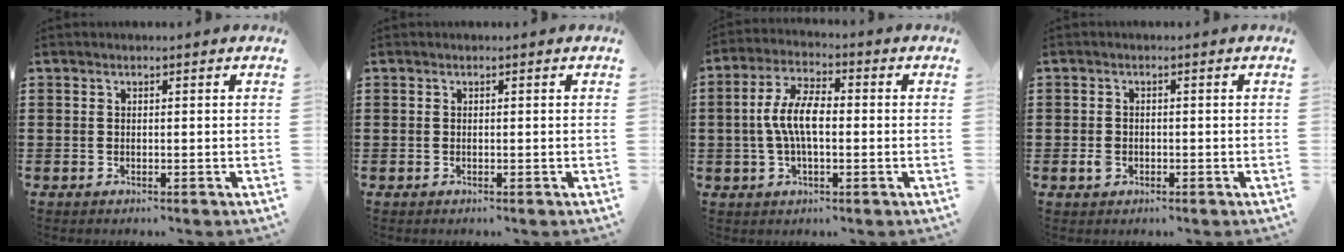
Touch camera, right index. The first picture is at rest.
{"total": 0.0}
{"total": 7.7, "force": [-0.4, 3.2, 6.9], "torque": [-0.151, 0.001, -0.014]}
{"total": 1.7, "force": [-0.5, 1.3, 0.9], "torque": [-0.026, 0.000, -0.012]}